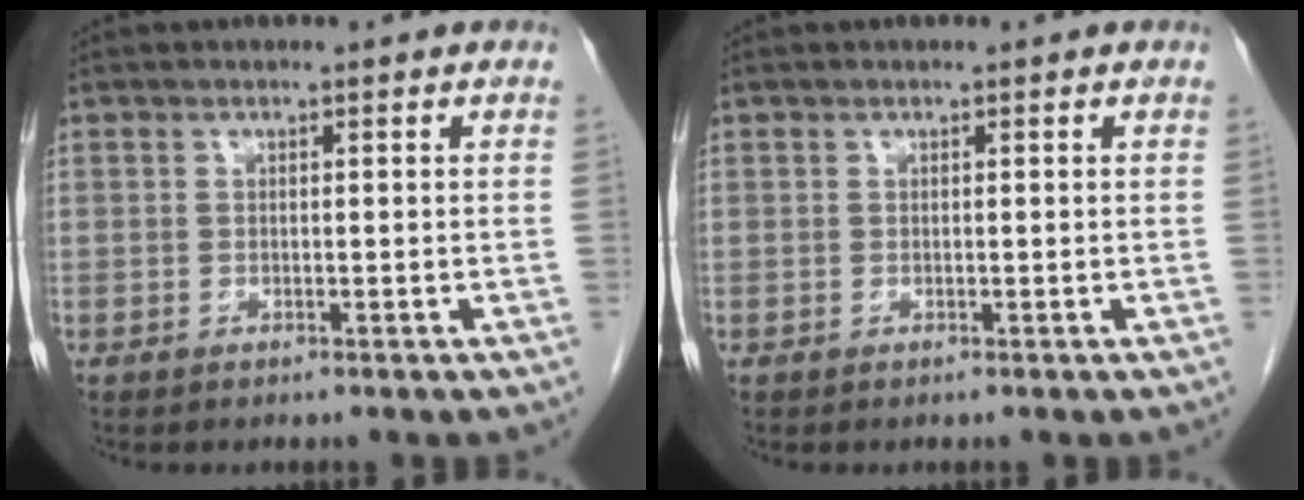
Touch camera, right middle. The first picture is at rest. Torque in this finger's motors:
{"motor_torque": [0.03, -0.05, -0.01, -0.01]}